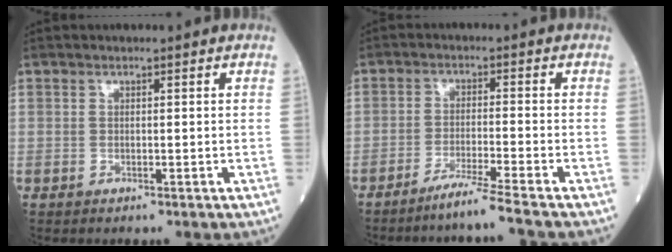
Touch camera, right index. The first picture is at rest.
{"total": 5.9, "force": [-4.8, -2.0, 2.9], "torque": [-0.050, -0.021, -0.088]}